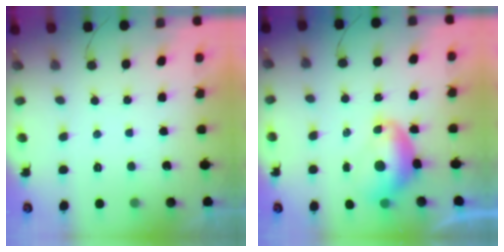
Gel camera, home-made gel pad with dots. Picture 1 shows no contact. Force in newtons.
{"total": 7.6, "press": 7.6, "slide": 1.0}